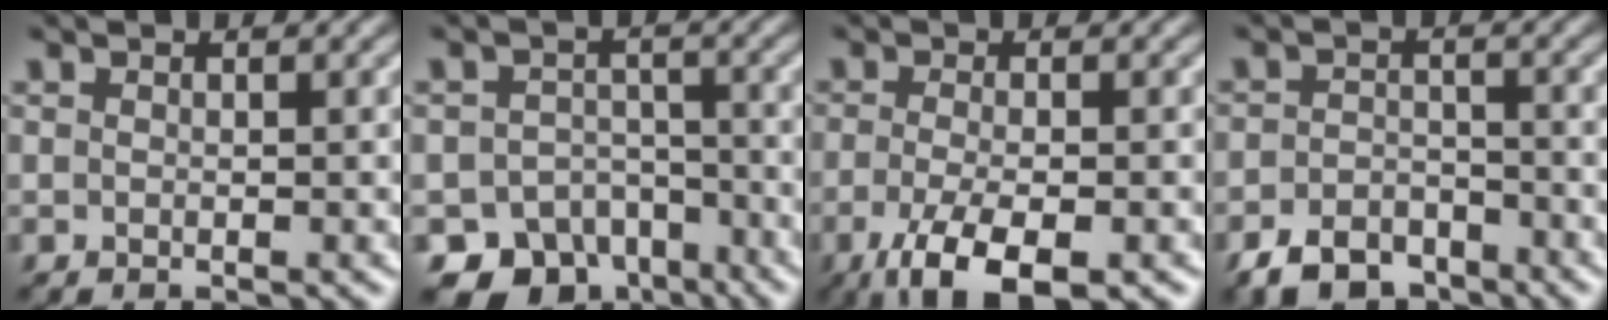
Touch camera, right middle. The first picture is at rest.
{"total": 6.7, "force": [-5.1, 4.2, 1.3], "torque": [-0.008, -0.015, -0.078]}
{"total": 6.3, "force": [-3.6, 2.1, 4.7], "torque": [-0.100, -0.013, -0.061]}
{"total": 4.5, "force": [-3.5, 2.4, 1.5], "torque": [-0.026, 0.000, -0.070]}